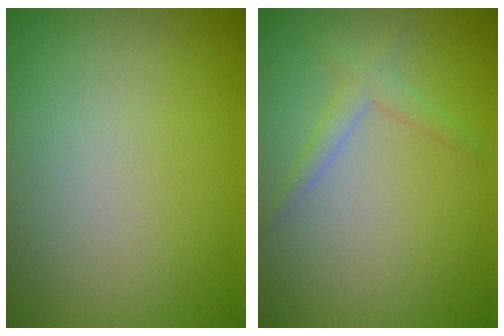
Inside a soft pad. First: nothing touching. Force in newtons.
{"total": 1.7, "press": 1.7, "slide": 0.1}